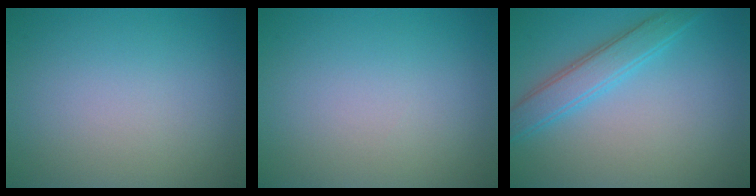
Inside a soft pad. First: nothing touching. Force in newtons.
{"total": 0.0}
{"total": 3.3, "press": 3.3, "slide": 0.2}